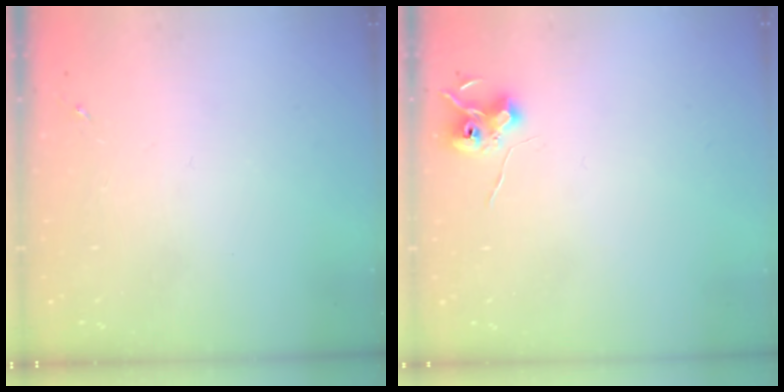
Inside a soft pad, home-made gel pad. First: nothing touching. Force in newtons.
{"total": 6.9, "press": 6.9, "slide": 0.6}